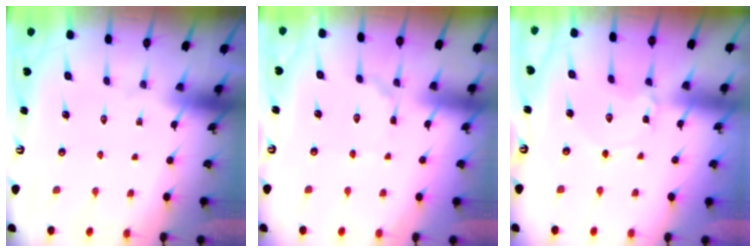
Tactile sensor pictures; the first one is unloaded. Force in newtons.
{"total": 3.0, "press": 2.9, "slide": 0.3}
{"total": 2.0, "press": 2.0, "slide": 0.2}